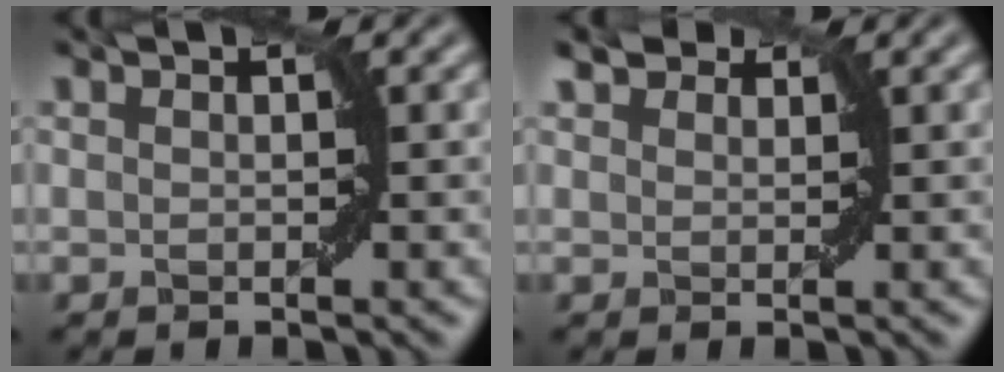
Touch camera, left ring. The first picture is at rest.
{"total": 1.7, "force": [1.5, 0.8, 0.5], "torque": [-0.008, 0.006, 0.028]}